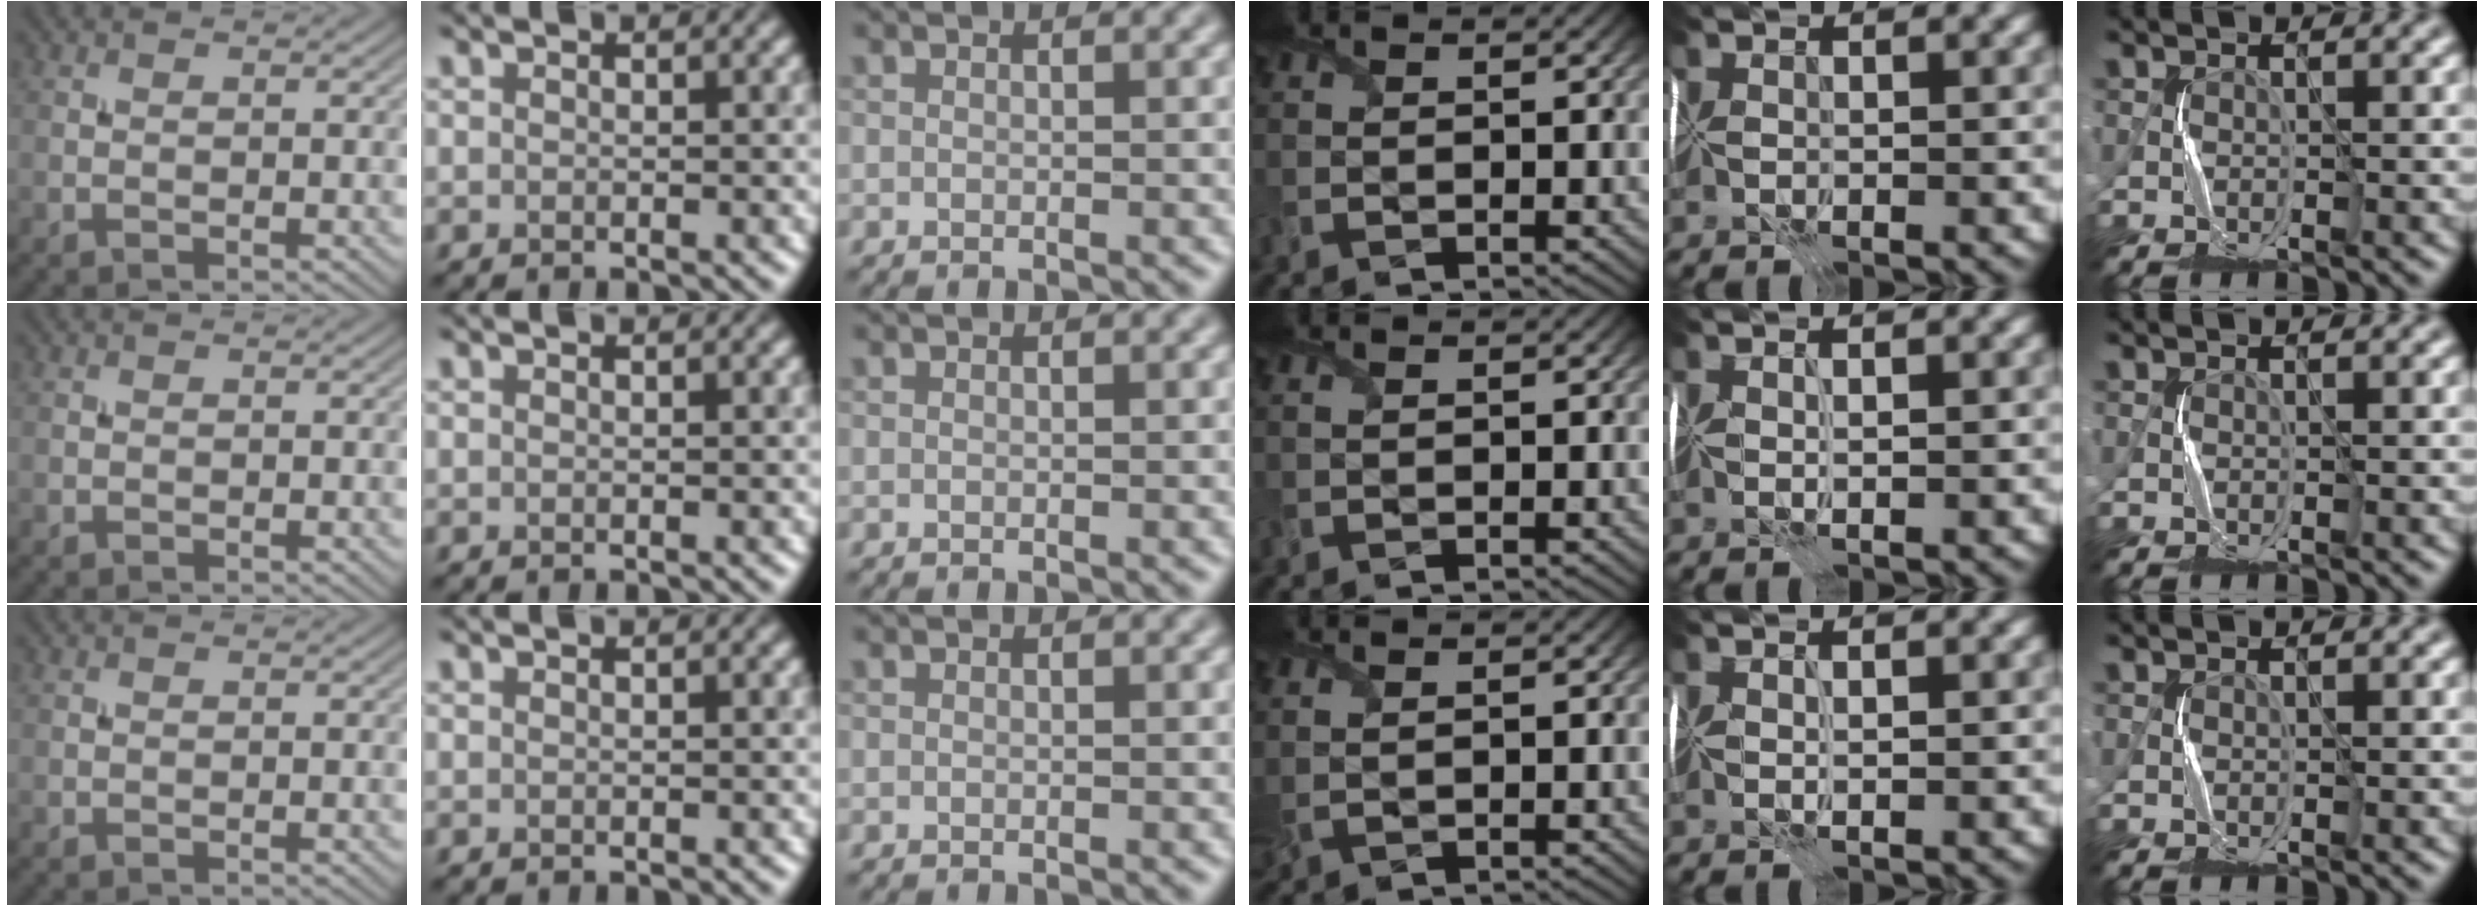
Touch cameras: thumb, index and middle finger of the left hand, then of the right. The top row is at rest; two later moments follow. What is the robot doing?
{"motion": "fold", "object": "handkerchief"}